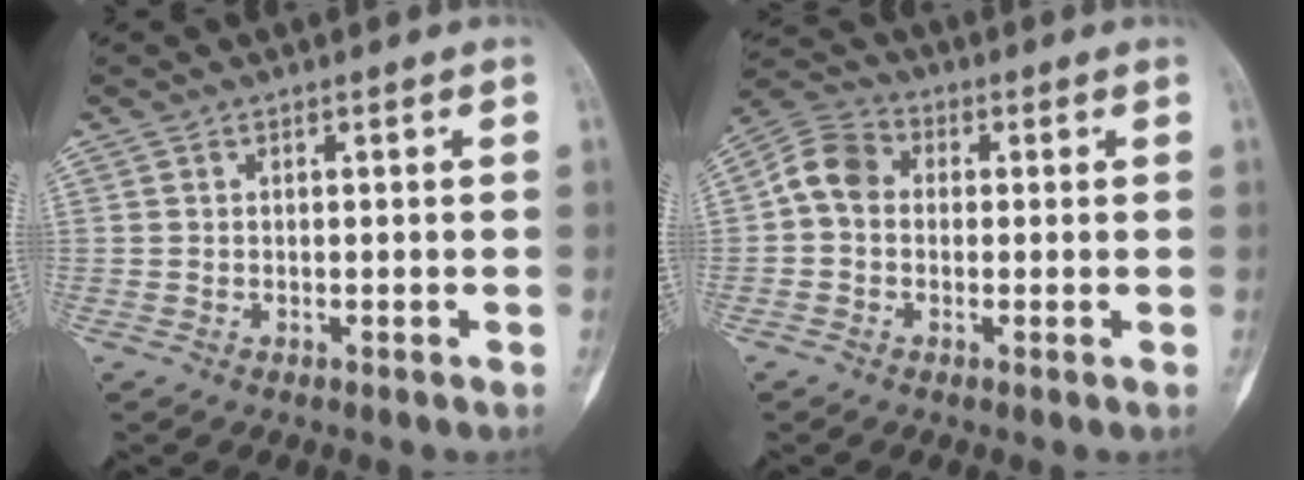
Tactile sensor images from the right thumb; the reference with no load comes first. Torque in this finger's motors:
{"motor_torque": [0.05, 0.03, 0.01, 0.00, 0.03]}